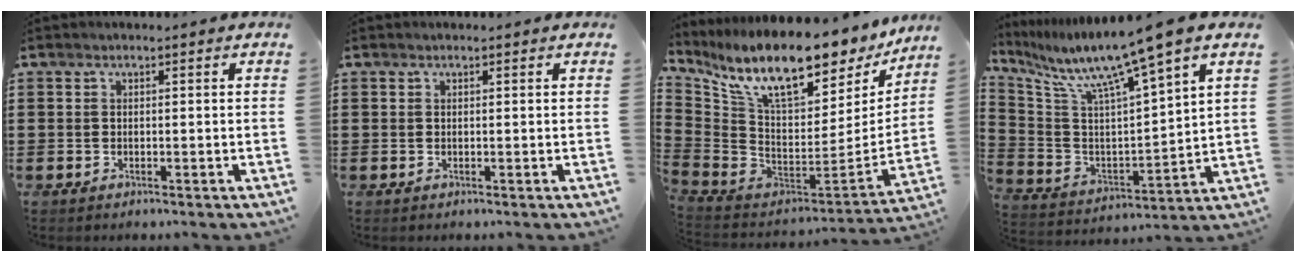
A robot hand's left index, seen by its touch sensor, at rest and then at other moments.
{"total": 0.0}
{"total": 14.7, "force": [10.9, 3.7, 9.1], "torque": [-0.191, -0.081, 0.187]}
{"total": 10.5, "force": [8.2, -0.7, 6.5], "torque": [-0.159, -0.062, 0.127]}